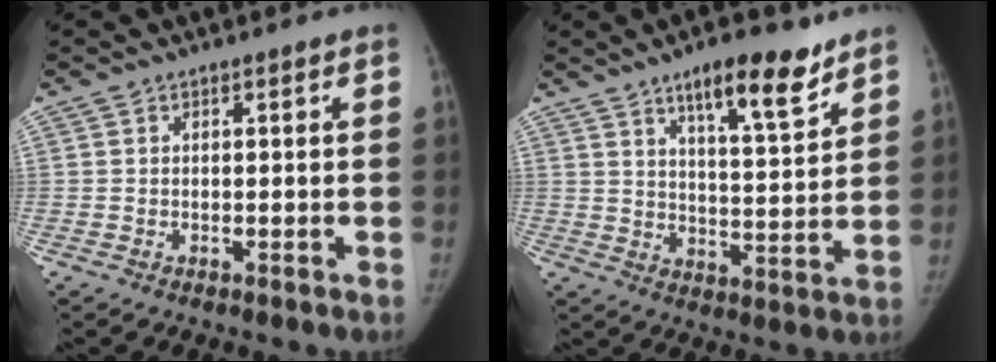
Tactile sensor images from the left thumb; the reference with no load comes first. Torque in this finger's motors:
{"motor_torque": [0.69, -0.22, 0.82, -0.91, 0.23]}